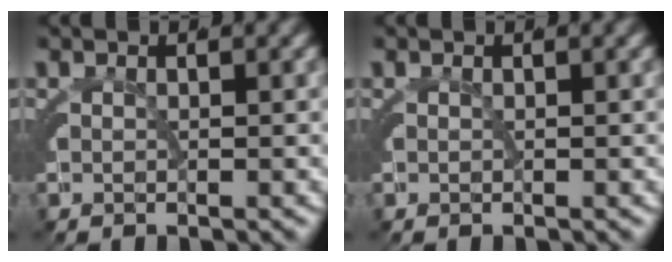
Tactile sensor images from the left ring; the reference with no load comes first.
{"total": 0.0}